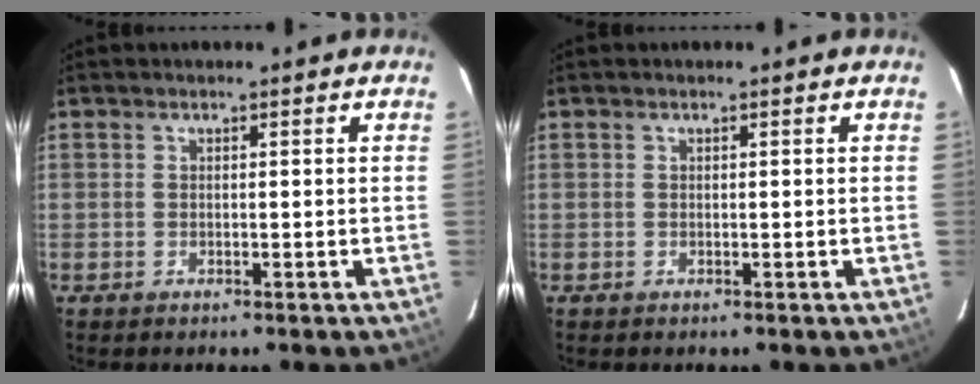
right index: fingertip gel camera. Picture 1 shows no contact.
{"total": 0.0}